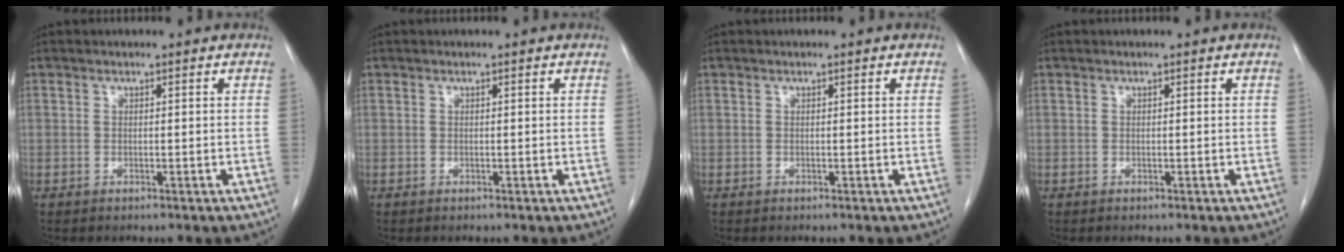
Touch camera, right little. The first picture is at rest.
{"total": 0.0}
{"total": 0.0}
{"total": 0.0}